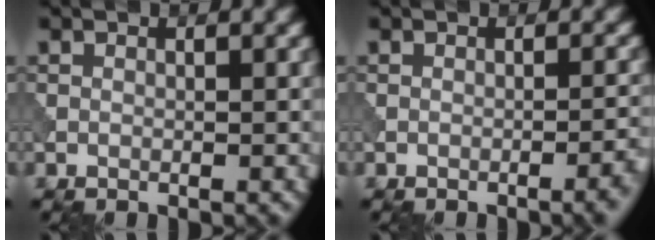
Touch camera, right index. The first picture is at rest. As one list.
[{"total": 2.4, "force": [-1.1, 0.6, 2.0], "torque": [-0.018, 0.007, -0.020]}]